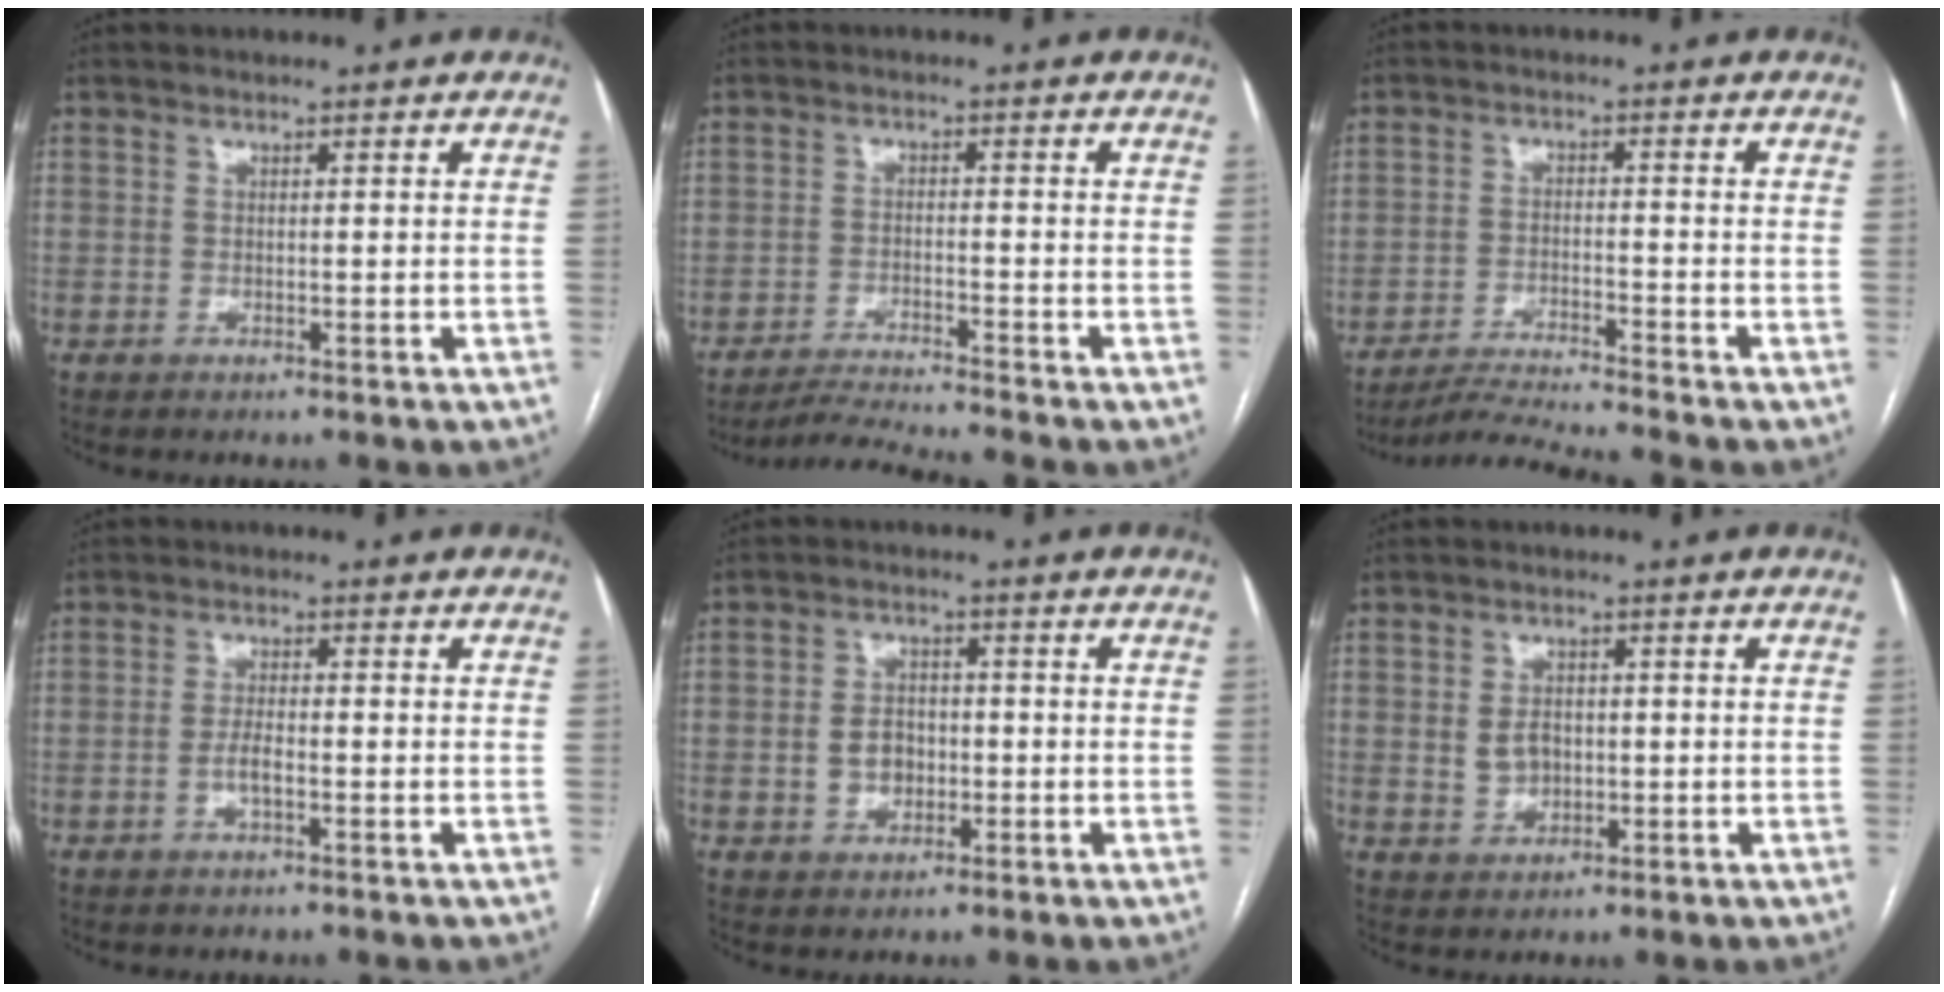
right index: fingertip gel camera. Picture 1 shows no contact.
{"total": 6.1, "force": [-5.6, -2.1, 1.3], "torque": [-0.020, -0.018, -0.102]}
{"total": 7.5, "force": [-6.9, -2.3, 1.8], "torque": [-0.021, -0.019, -0.125]}
{"total": 2.5, "force": [-0.8, 0.6, 2.3], "torque": [-0.048, 0.002, -0.017]}
{"total": 4.3, "force": [-0.8, 3.3, 2.7], "torque": [-0.050, 0.008, -0.010]}
{"total": 3.7, "force": [0.0, 2.9, 2.4], "torque": [-0.042, 0.005, 0.007]}